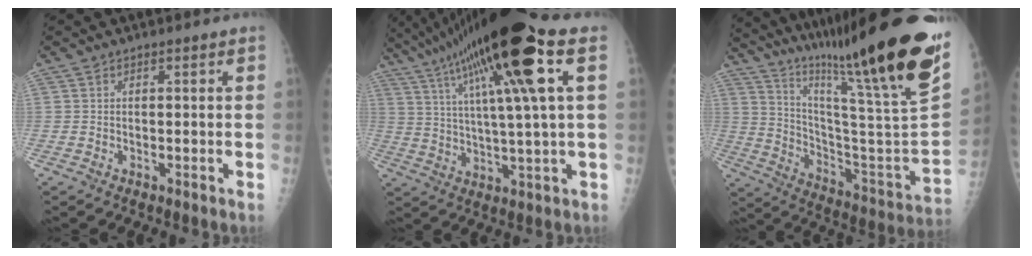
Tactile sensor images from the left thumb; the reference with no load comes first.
{"total": 23.5, "force": [10.7, 2.6, 20.8], "torque": [-0.371, 0.008, 0.176]}
{"total": 36.9, "force": [26.5, 3.0, 25.5], "torque": [-0.327, -0.143, 0.395]}